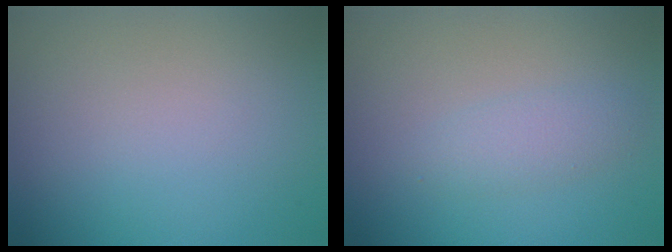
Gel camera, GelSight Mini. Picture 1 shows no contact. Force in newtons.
{"total": 1.8, "press": 1.8, "slide": 0.0}